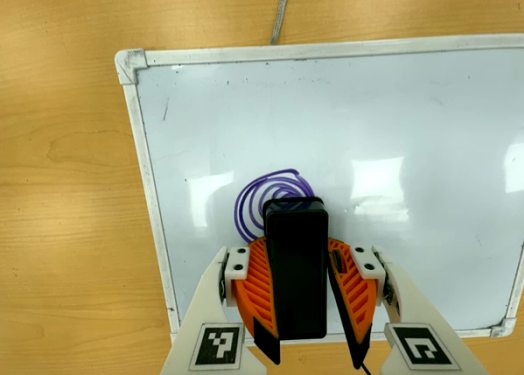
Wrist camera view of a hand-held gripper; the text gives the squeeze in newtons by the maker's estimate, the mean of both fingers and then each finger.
{"total": 13.9, "left": 15.5, "right": 12.2}